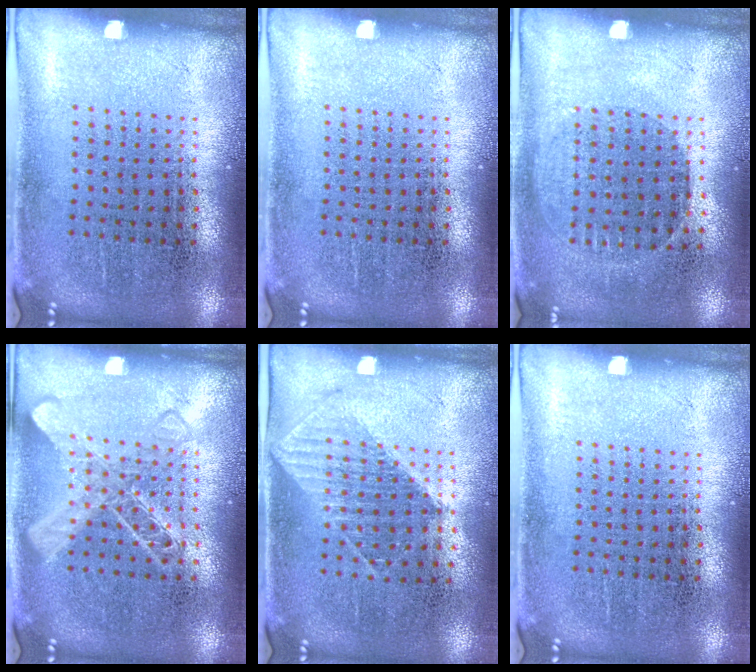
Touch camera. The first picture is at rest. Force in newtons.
{"total": 0.0}
{"total": 1.0, "press": 0.8, "slide": 0.5}
{"total": 2.6, "press": 2.6, "slide": 0.4}
{"total": 1.1, "press": 1.0, "slide": 0.3}
{"total": 0.0}